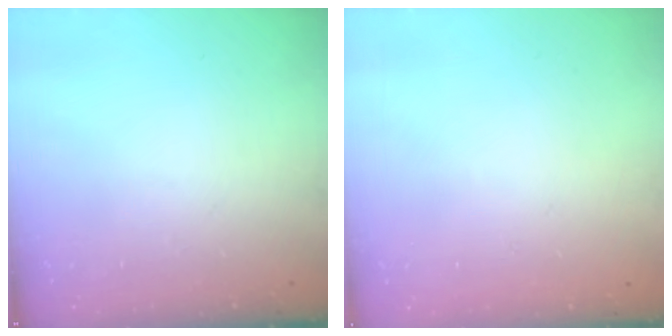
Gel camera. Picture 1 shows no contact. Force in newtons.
{"total": 1.8, "press": 1.8, "slide": 0.2}